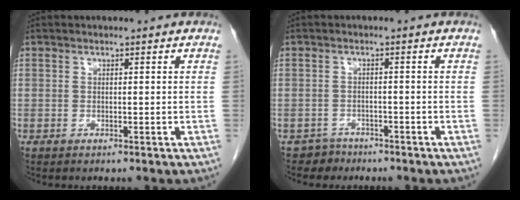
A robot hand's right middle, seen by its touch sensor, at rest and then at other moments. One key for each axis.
{"total": 2.3, "fx": -1.8, "fy": 1.3, "fz": -0.7, "tx": 0.006, "ty": 0.007, "tz": -0.029}